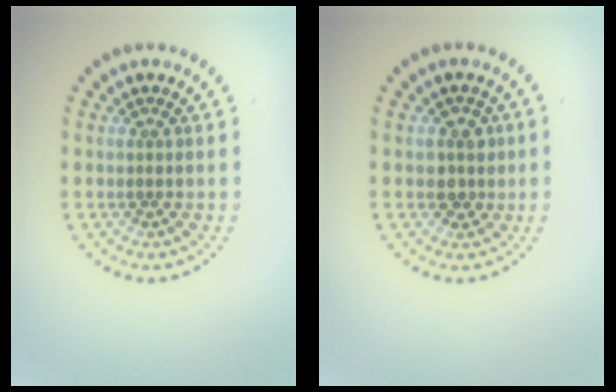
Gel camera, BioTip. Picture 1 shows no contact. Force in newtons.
{"total": 2.0, "press": 1.8, "slide": 0.9}